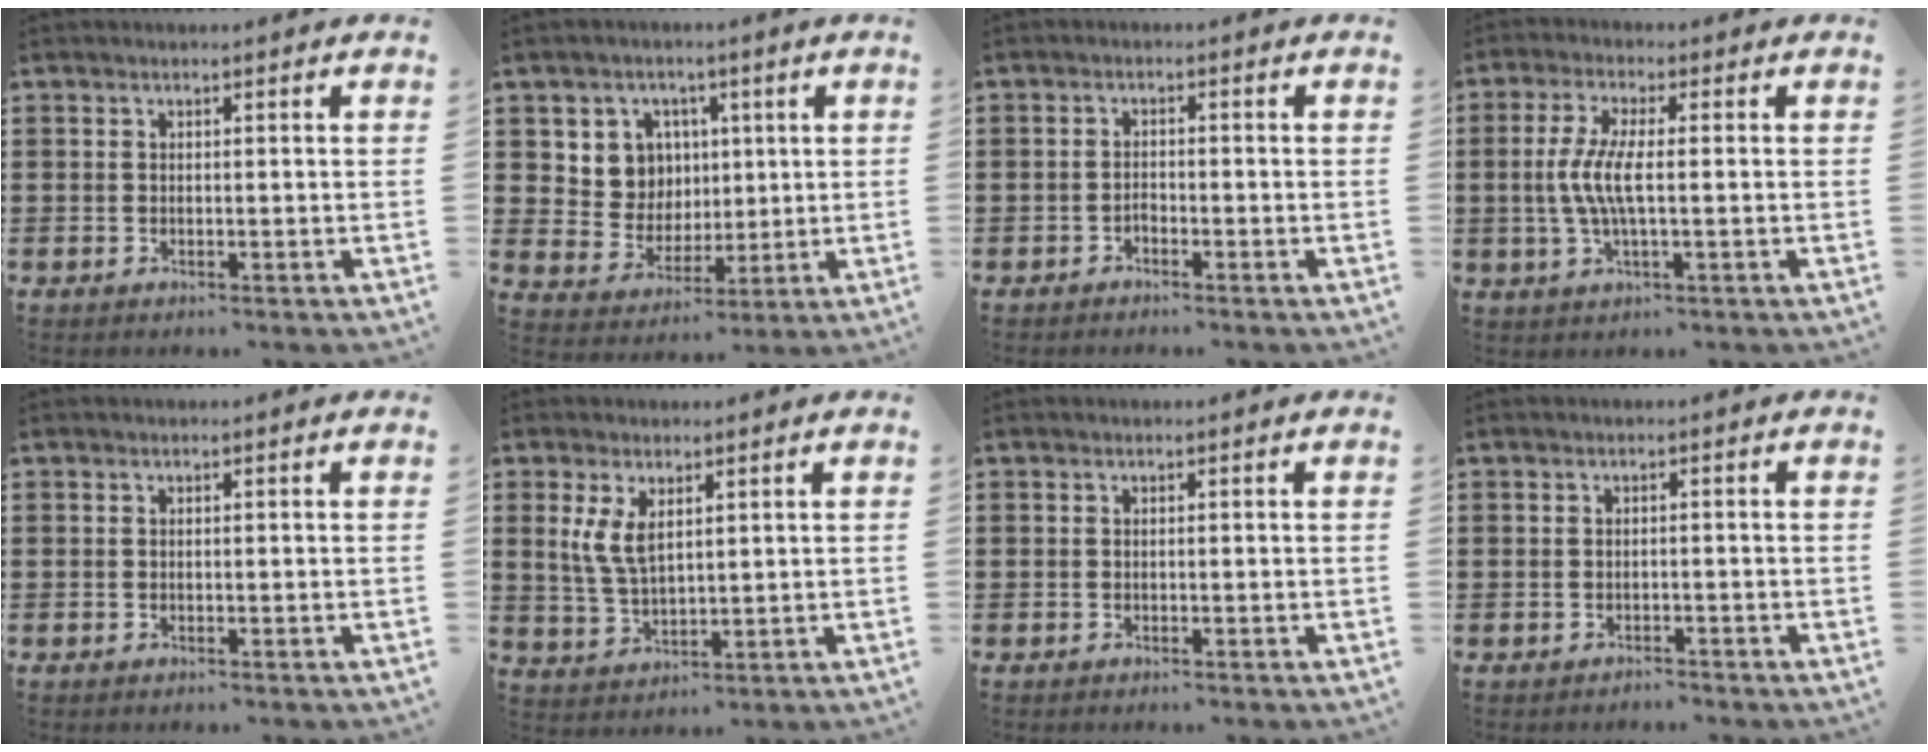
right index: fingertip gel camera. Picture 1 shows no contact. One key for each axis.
{"total": 7.5, "fx": 2.5, "fy": 6.8, "fz": 2.1, "tx": -0.069, "ty": 0.007, "tz": 0.048}
{"total": 1.2, "fx": -1.0, "fy": 0.5, "fz": 0.3, "tx": -0.010, "ty": -0.001, "tz": -0.020}
{"total": 6.0, "fx": -0.6, "fy": 1.3, "fz": 5.8, "tx": -0.132, "ty": -0.008, "tz": -0.022}
{"total": 0.0}
{"total": 5.3, "fx": 2.0, "fy": 2.6, "fz": 4.2, "tx": -0.097, "ty": 0.003, "tz": 0.033}
{"total": 0.0}
{"total": 0.9, "fx": -0.9, "fy": 0.2, "fz": -0.1, "tx": -0.001, "ty": 0.005, "tz": -0.021}